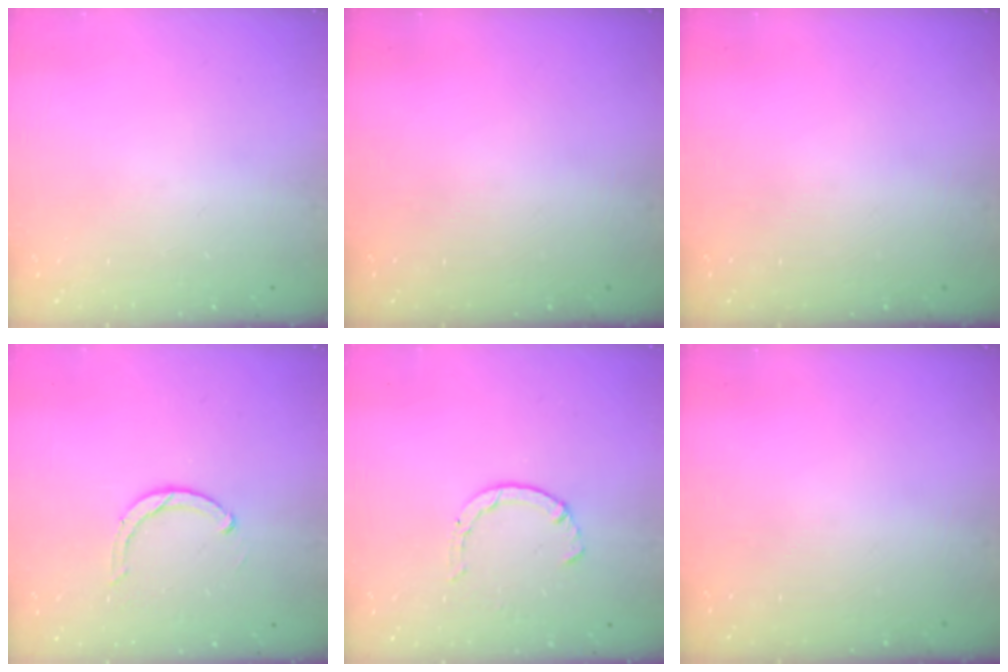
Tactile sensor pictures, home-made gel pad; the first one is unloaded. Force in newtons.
{"total": 0.0}
{"total": 0.0}
{"total": 3.0, "press": 2.9, "slide": 0.5}
{"total": 2.1, "press": 2.1, "slide": 0.5}
{"total": 0.0}